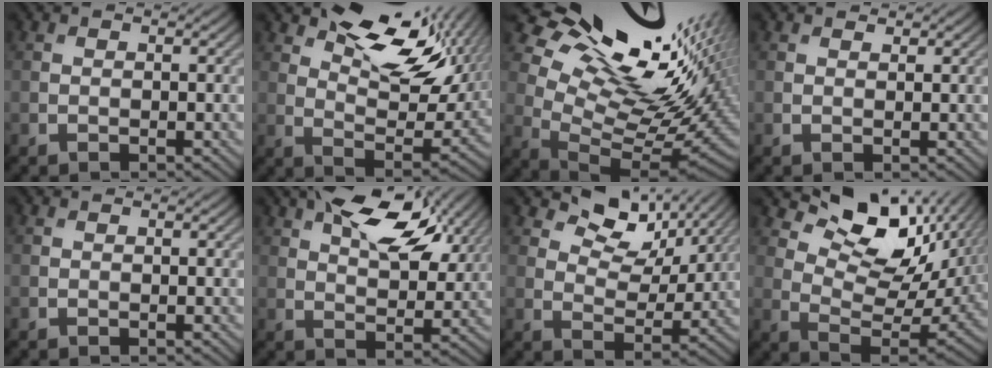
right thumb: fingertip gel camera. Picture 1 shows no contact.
{"total": 13.9, "force": [7.3, 6.2, 10.1], "torque": [-0.153, -0.004, 0.121]}
{"total": 18.8, "force": [9.2, 9.0, 13.6], "torque": [-0.227, 0.028, 0.173]}
{"total": 0.7, "force": [0.7, 0.2, 0.2], "torque": [-0.006, -0.002, 0.013]}
{"total": 0.0}
{"total": 13.8, "force": [7.2, 6.1, 10.0], "torque": [-0.170, 0.011, 0.117]}
{"total": 8.2, "force": [5.5, 4.4, 4.3], "torque": [-0.076, -0.012, 0.090]}
{"total": 13.5, "force": [6.8, 6.9, 9.3], "torque": [-0.161, -0.005, 0.123]}